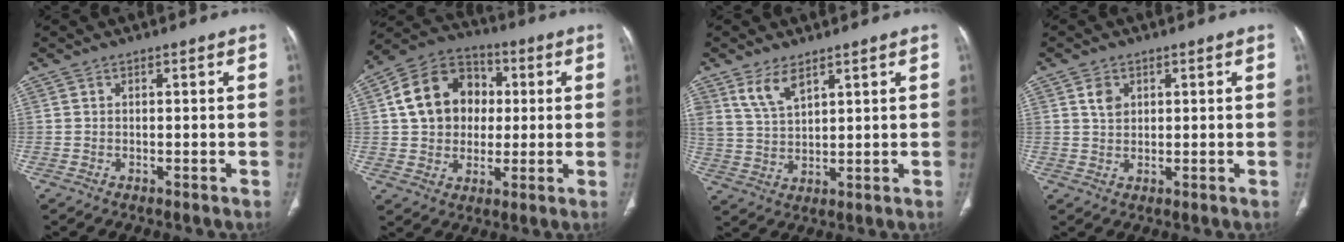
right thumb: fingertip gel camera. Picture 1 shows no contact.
{"total": 15.0, "force": [2.0, 12.4, 8.3], "torque": [-0.116, 0.018, 0.030]}
{"total": 5.8, "force": [3.9, 2.5, 3.6], "torque": [-0.065, -0.021, 0.085]}
{"total": 2.9, "force": [1.2, 2.2, 1.5], "torque": [-0.017, -0.005, 0.023]}